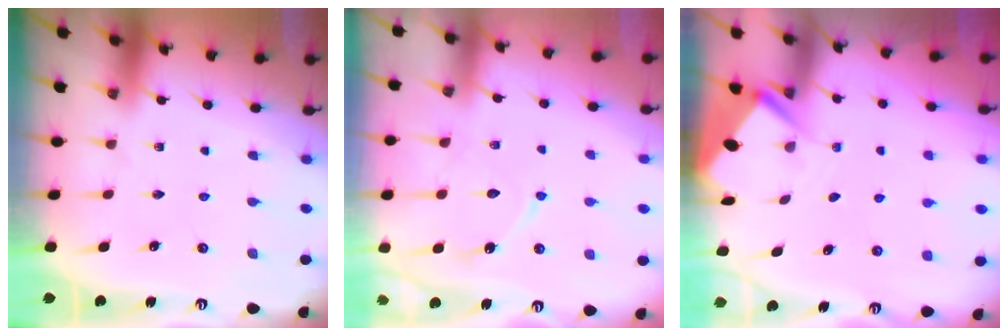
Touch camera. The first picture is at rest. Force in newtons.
{"total": 11.5, "press": 11.4, "slide": 0.9}
{"total": 2.8, "press": 2.8, "slide": 0.4}